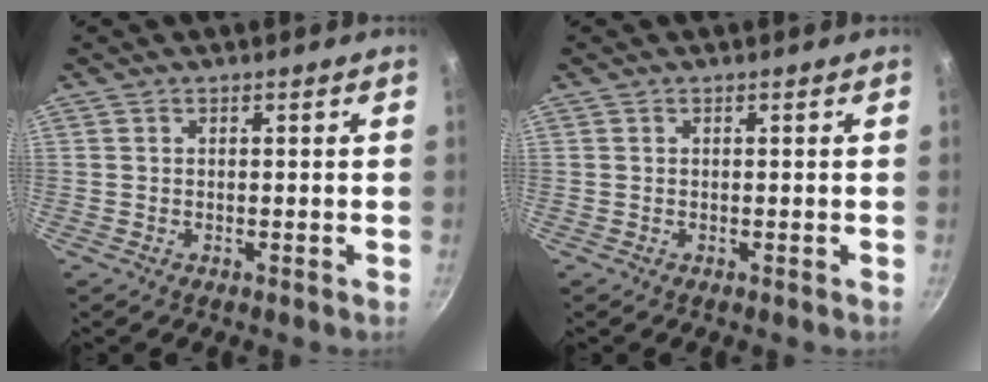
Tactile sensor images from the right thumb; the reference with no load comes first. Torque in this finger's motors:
{"motor_torque": [0.01, 0.01, -0.05, 0.22, 0.01]}